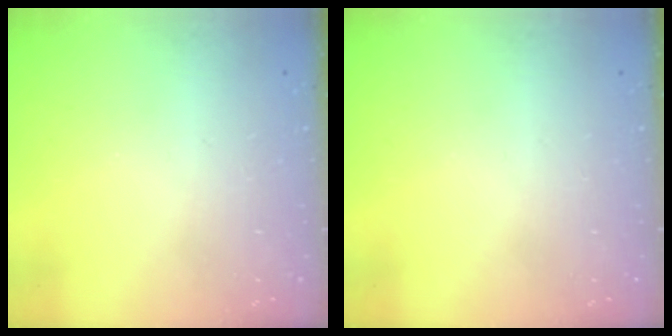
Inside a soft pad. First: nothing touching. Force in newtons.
{"total": 0.0}